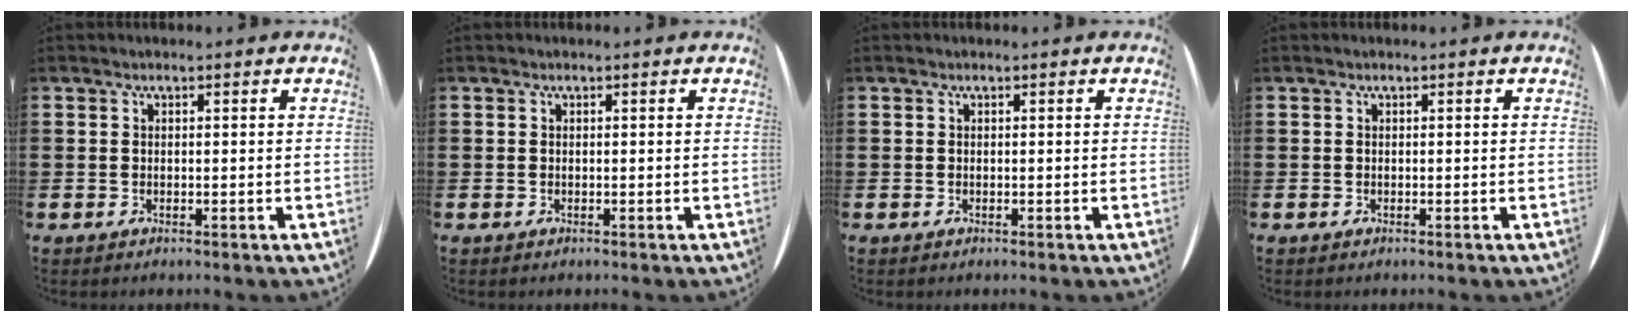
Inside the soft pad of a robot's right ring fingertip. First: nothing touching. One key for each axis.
{"total": 0.0}
{"total": 0.0}
{"total": 0.0}